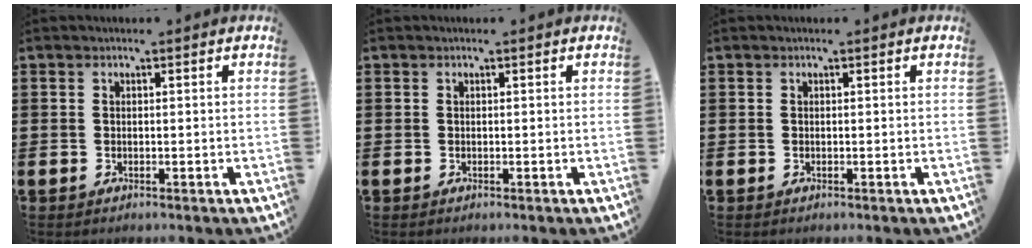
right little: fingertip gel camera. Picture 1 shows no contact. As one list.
[{"total": 0.0}, {"total": 0.0}]